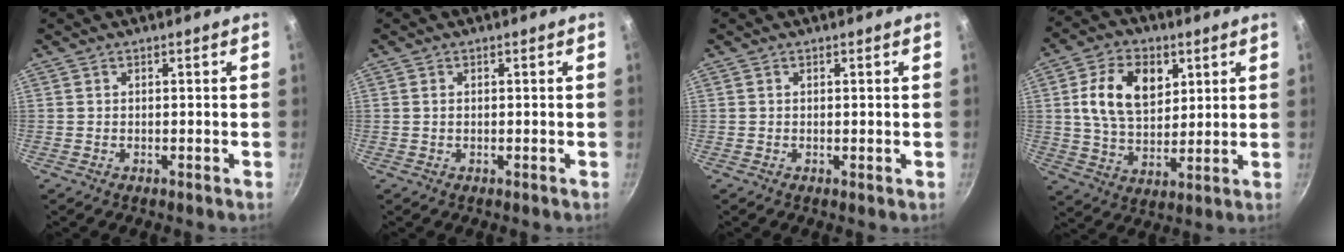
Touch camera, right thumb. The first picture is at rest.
{"total": 0.7, "force": [0.2, 0.5, 0.5], "torque": [-0.008, 0.002, 0.003]}
{"total": 0.0}
{"total": 13.7, "force": [4.2, 9.1, 9.4], "torque": [-0.143, -0.011, 0.070]}